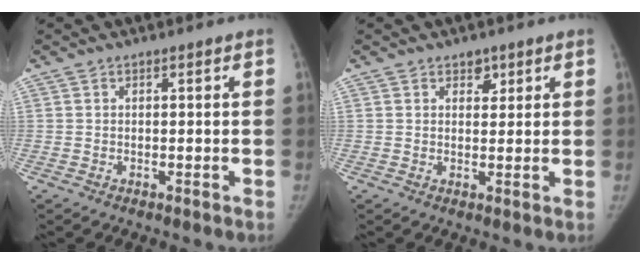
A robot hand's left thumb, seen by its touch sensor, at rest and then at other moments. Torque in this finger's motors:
{"motor_torque": [0.25, 0.04, 0.42, -0.44, 0.07]}